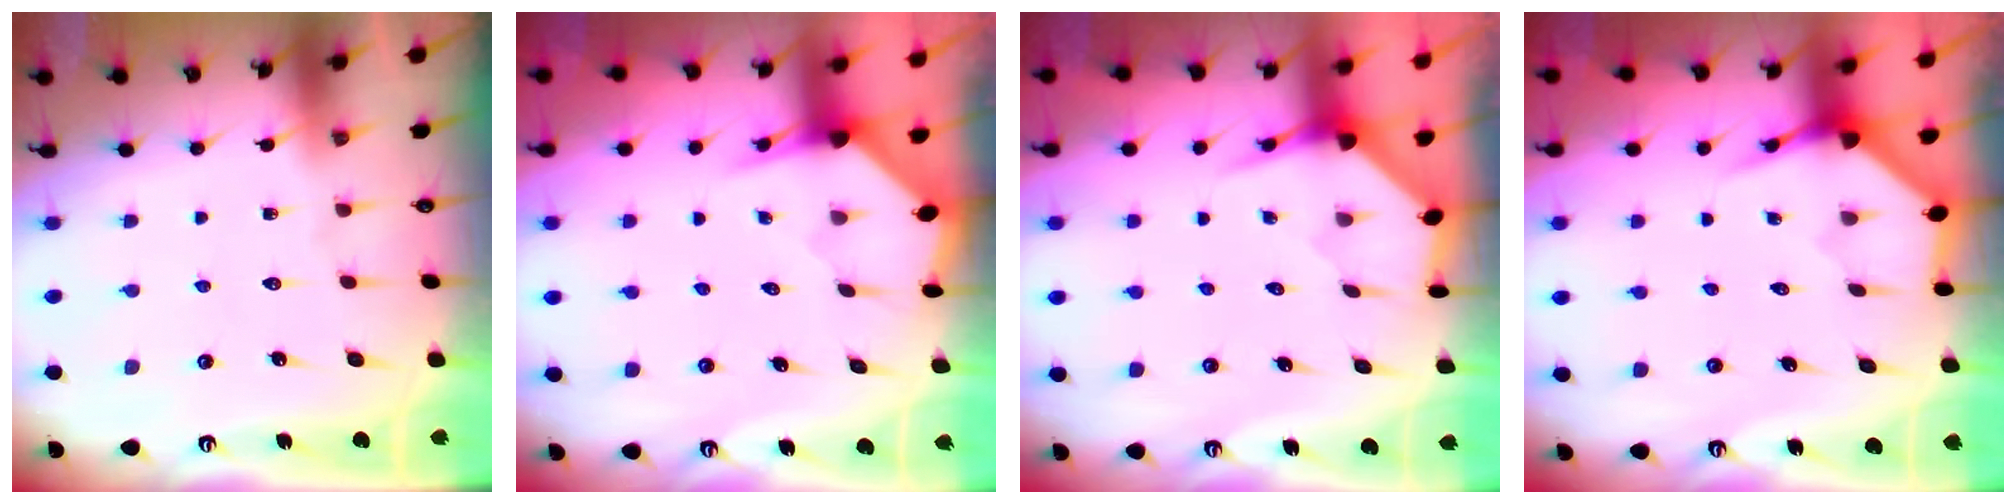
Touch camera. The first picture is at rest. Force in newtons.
{"total": 3.2, "press": 3.2, "slide": 0.3}
{"total": 4.0, "press": 3.9, "slide": 0.3}
{"total": 3.9, "press": 3.9, "slide": 0.3}